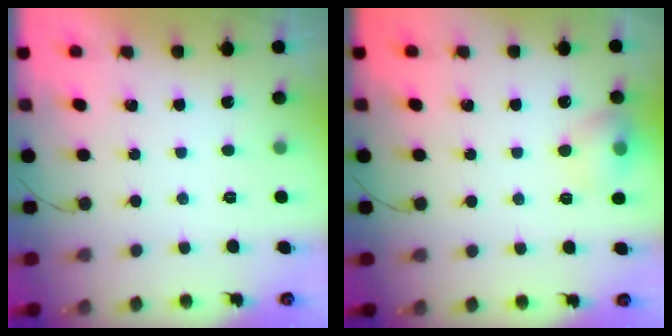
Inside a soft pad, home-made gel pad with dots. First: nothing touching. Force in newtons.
{"total": 8.1, "press": 8.0, "slide": 1.5}